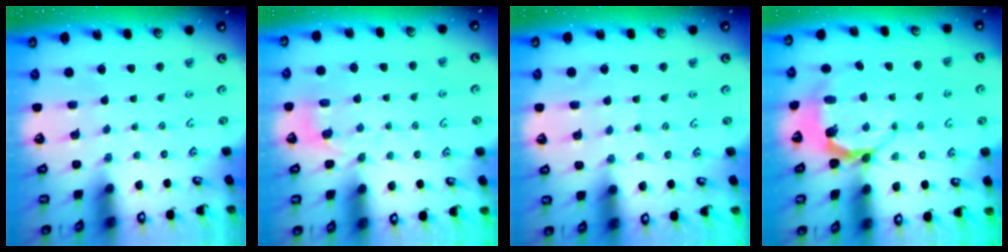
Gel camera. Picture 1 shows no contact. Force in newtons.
{"total": 2.8, "press": 2.2, "slide": 1.8}
{"total": 4.7, "press": 4.7, "slide": 0.5}
{"total": 5.6, "press": 4.4, "slide": 3.4}